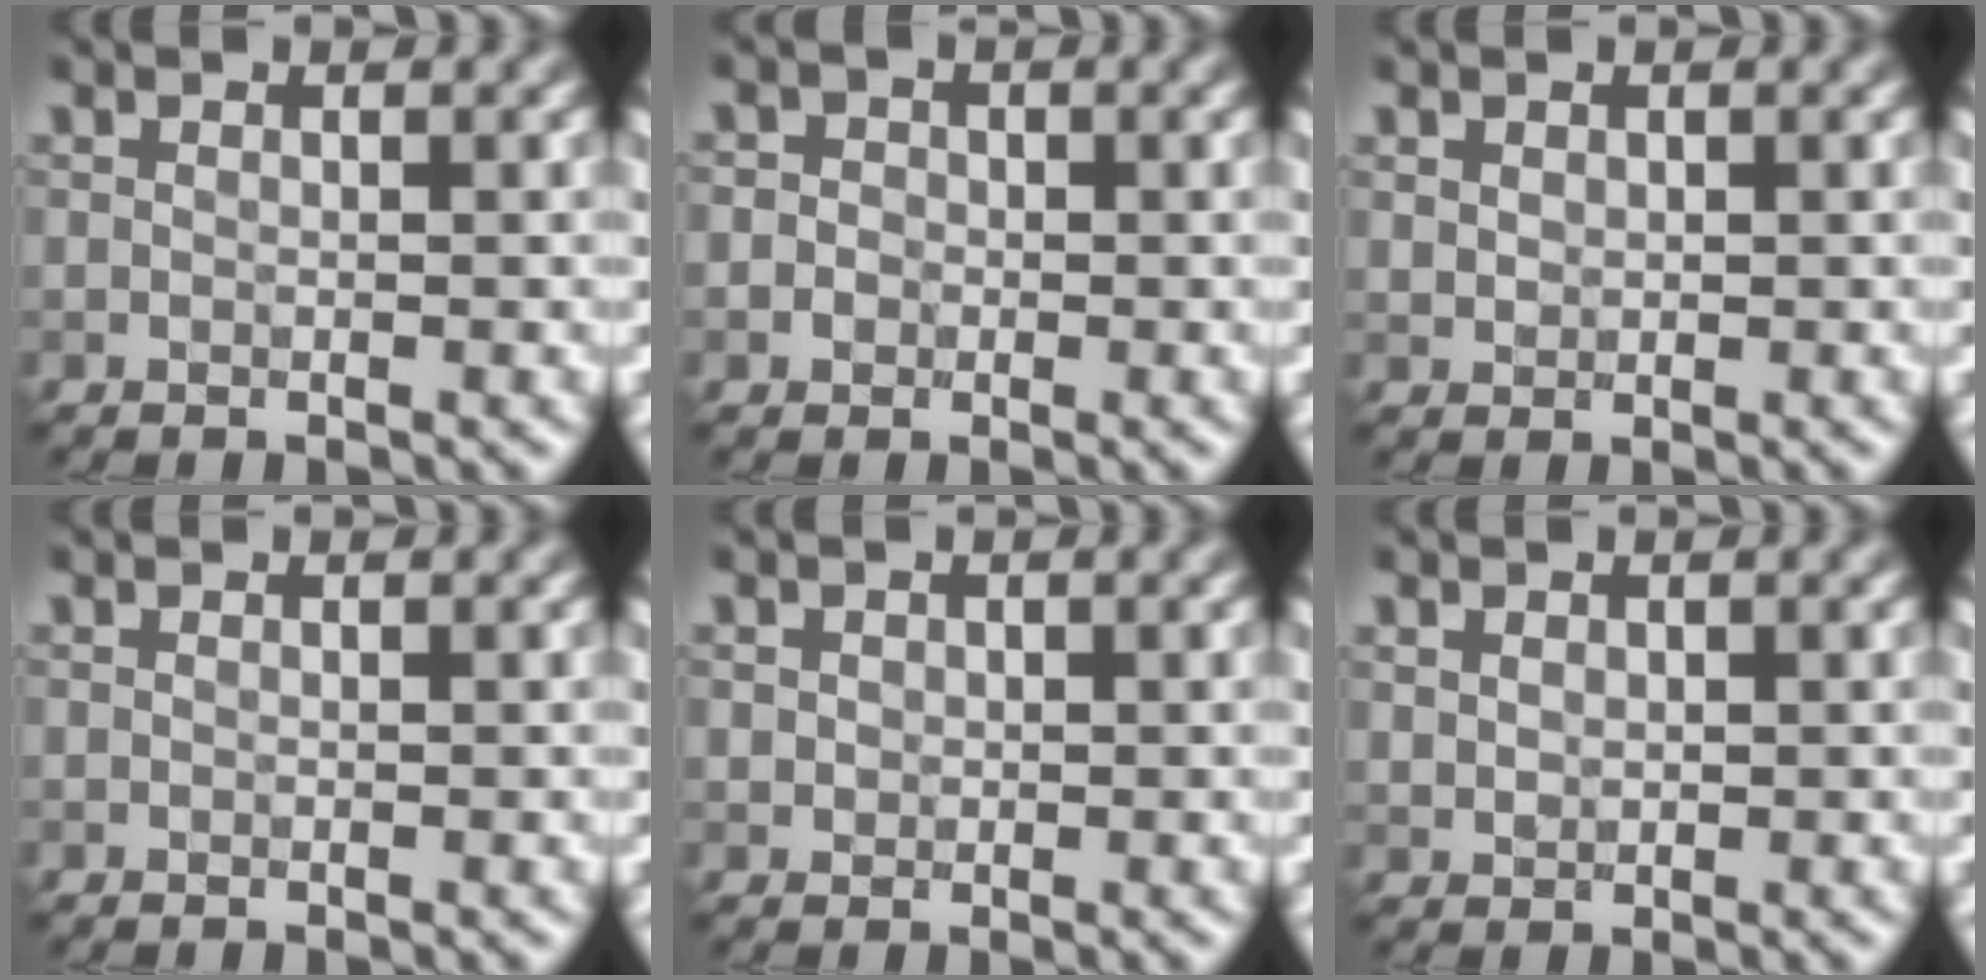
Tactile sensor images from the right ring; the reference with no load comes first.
{"total": 2.5, "force": [0.3, 2.3, 1.0], "torque": [0.008, 0.016, -0.021]}
{"total": 0.9, "force": [0.4, 0.7, 0.3], "torque": [-0.005, -0.003, 0.012]}
{"total": 0.0}
{"total": 0.9, "force": [0.2, 0.8, 0.2], "torque": [0.002, -0.004, 0.006]}
{"total": 1.2, "force": [0.5, 1.0, 0.5], "torque": [-0.011, -0.002, 0.013]}